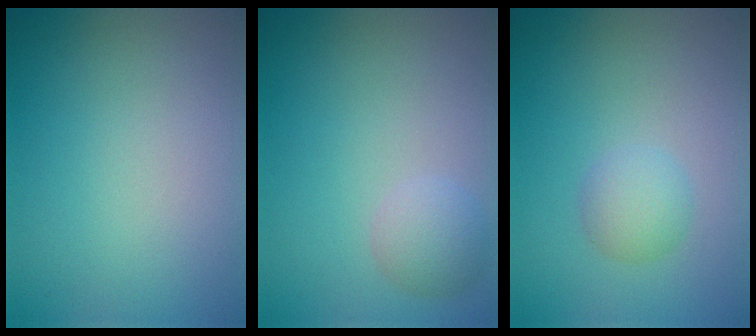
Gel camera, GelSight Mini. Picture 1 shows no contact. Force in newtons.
{"total": 2.1, "press": 2.1, "slide": 0.1}
{"total": 2.0, "press": 2.0, "slide": 0.0}